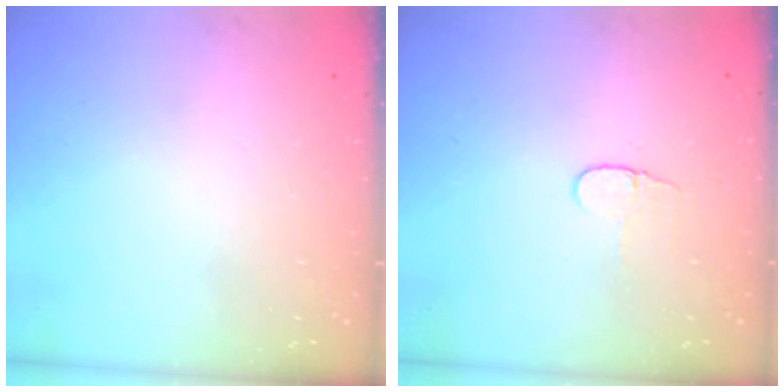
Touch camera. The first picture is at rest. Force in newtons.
{"total": 3.7, "press": 3.7, "slide": 0.5}